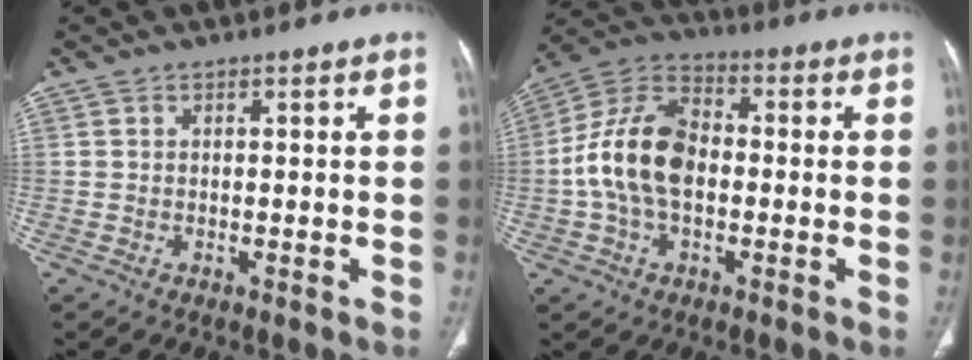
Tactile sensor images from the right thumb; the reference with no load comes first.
{"total": 14.2, "force": [-1.0, 9.0, 10.9], "torque": [-0.206, 0.035, -0.026]}